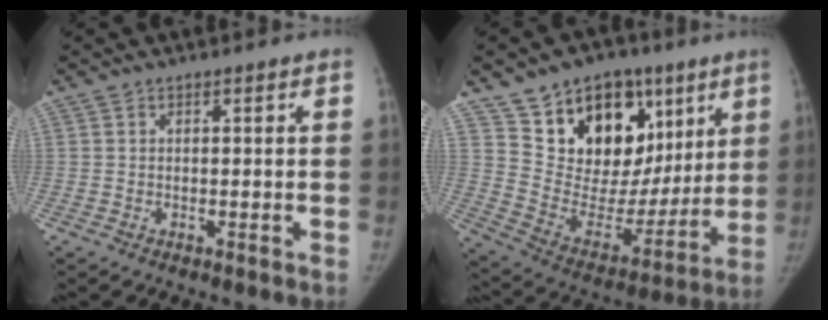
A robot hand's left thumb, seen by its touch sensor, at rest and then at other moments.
{"total": 23.5, "force": [11.5, 15.7, 13.3], "torque": [-0.146, -0.017, 0.200]}